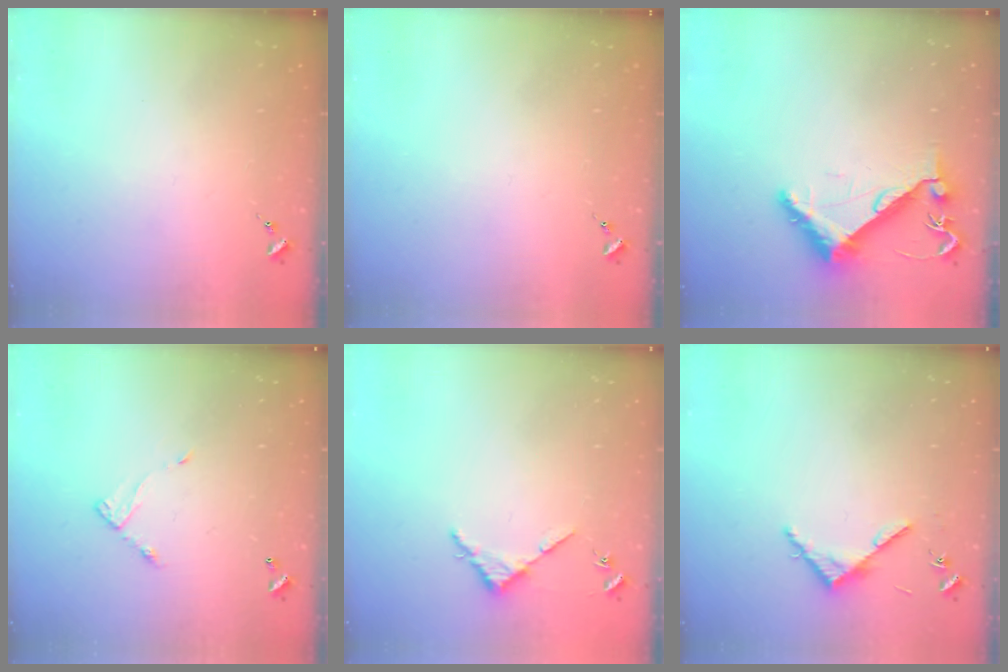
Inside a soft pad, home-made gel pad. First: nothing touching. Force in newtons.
{"total": 0.0}
{"total": 8.4, "press": 8.4, "slide": 0.4}
{"total": 5.8, "press": 5.8, "slide": 0.3}
{"total": 3.4, "press": 3.4, "slide": 0.4}
{"total": 4.2, "press": 4.2, "slide": 0.4}